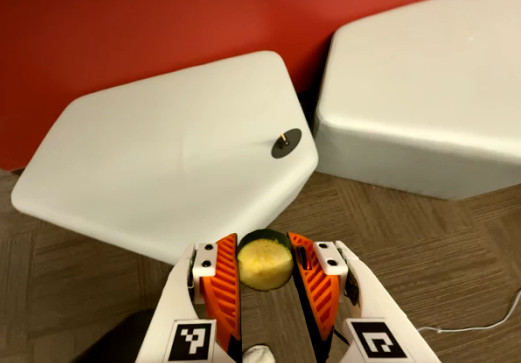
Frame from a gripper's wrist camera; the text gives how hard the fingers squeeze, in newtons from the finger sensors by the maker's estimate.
{"total": 12.2, "left": 12.9, "right": 11.5}